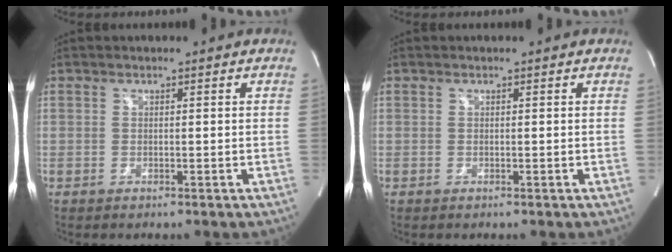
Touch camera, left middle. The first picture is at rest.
{"total": 0.0}